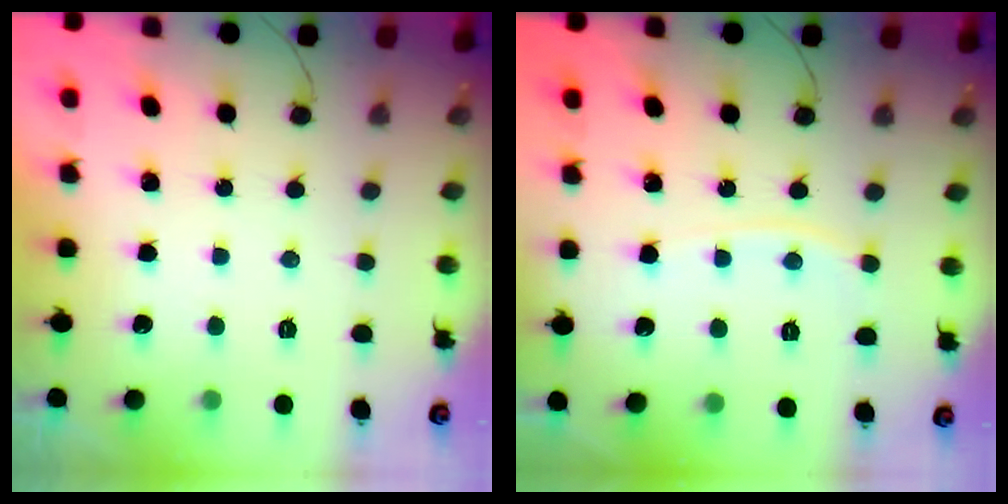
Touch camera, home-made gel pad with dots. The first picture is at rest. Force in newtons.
{"total": 4.5, "press": 4.4, "slide": 0.7}